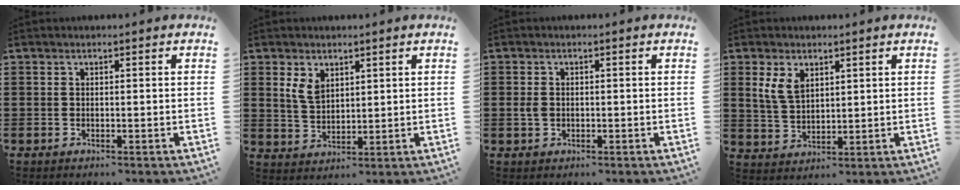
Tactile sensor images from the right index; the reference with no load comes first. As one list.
[{"total": 3.9, "force": [2.0, 2.5, 2.3], "torque": [-0.053, 0.009, 0.037]}, {"total": 1.8, "force": [-0.1, 1.4, 1.2], "torque": [-0.035, -0.001, -0.004]}, {"total": 4.7, "force": [2.2, 2.9, 2.9], "torque": [-0.068, 0.009, 0.040]}]